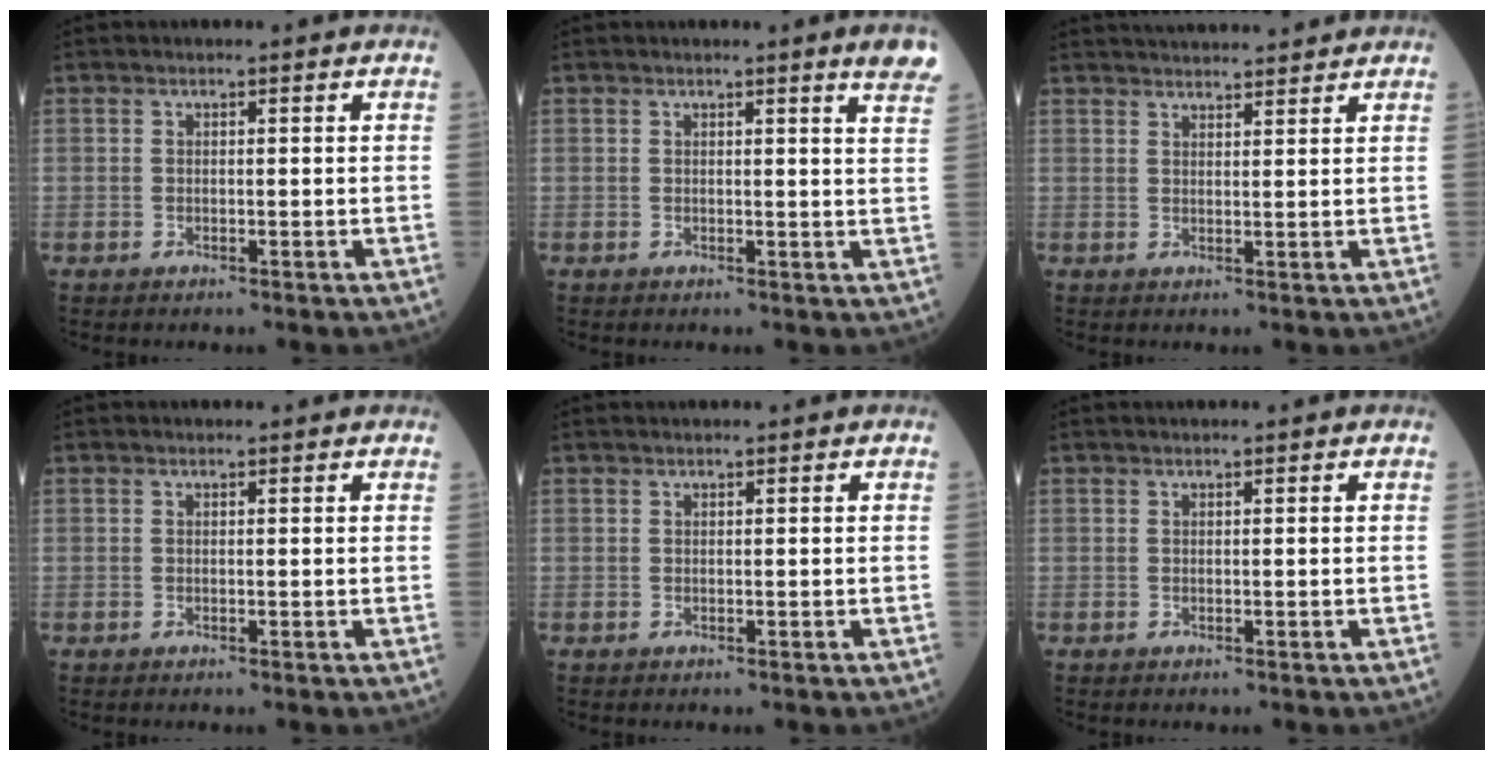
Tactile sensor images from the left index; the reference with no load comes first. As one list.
[{"total": 4.2, "force": [3.3, -0.4, 2.6], "torque": [-0.029, -0.016, 0.023]}, {"total": 9.2, "force": [8.8, 0.9, 2.7], "torque": [-0.041, 0.026, 0.122]}, {"total": 1.6, "force": [1.4, 0.4, 0.5], "torque": [-0.012, 0.010, 0.016]}, {"total": 1.4, "force": [1.3, 0.0, 0.5], "torque": [-0.007, 0.020, 0.024]}, {"total": 1.1, "force": [1.0, 0.0, 0.4], "torque": [-0.007, 0.017, 0.020]}]